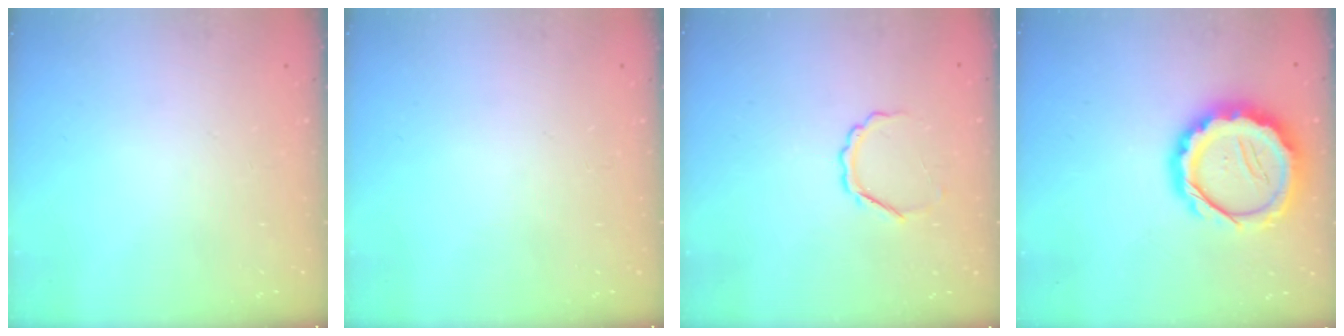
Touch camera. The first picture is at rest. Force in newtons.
{"total": 0.0}
{"total": 3.6, "press": 3.5, "slide": 0.6}
{"total": 15.6, "press": 15.5, "slide": 2.0}